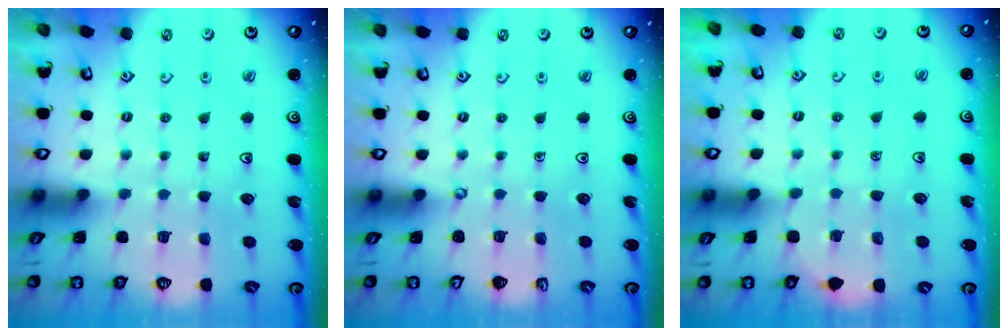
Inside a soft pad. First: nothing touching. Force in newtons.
{"total": 0.0}
{"total": 3.4, "press": 3.4, "slide": 0.4}